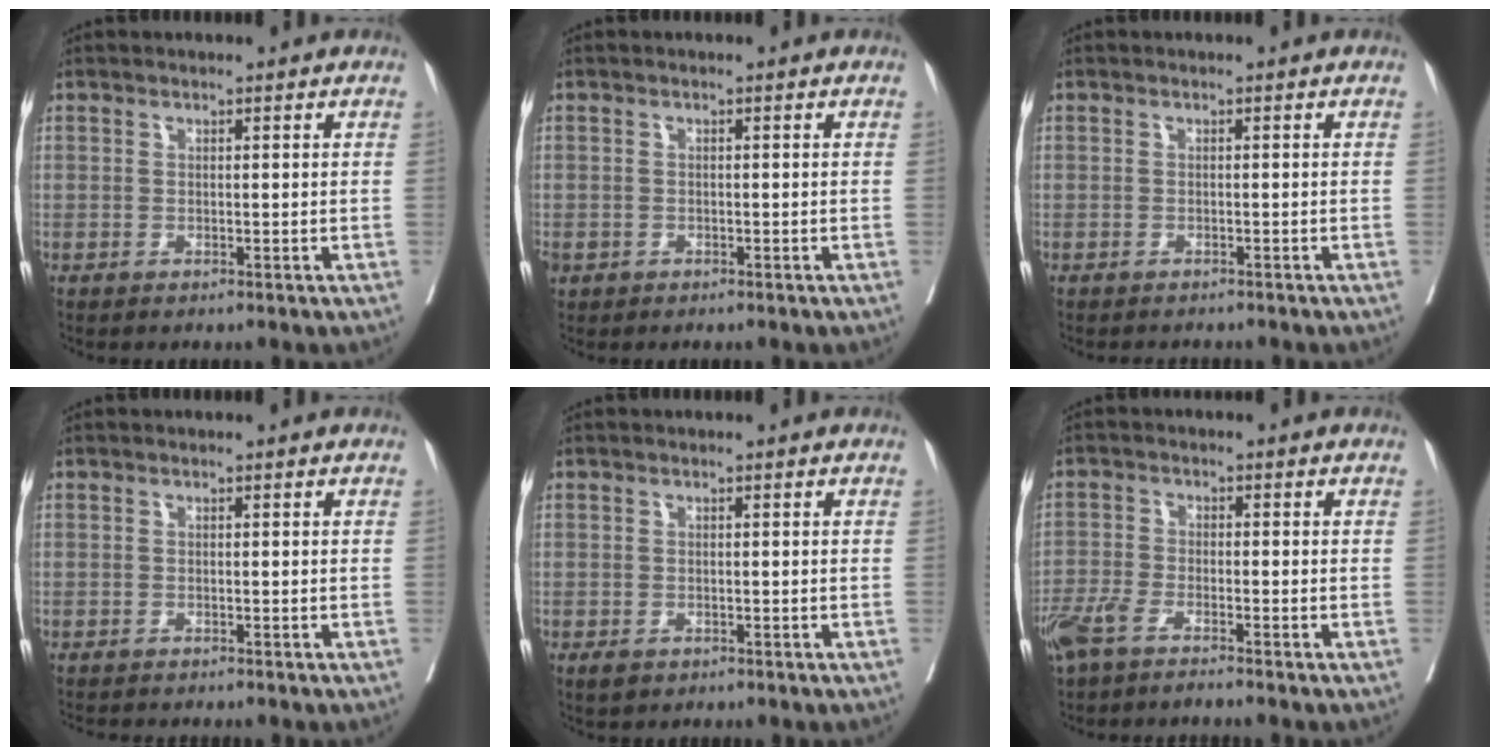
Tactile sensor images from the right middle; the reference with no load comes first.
{"total": 1.2, "force": [-0.6, 1.0, 0.4], "torque": [-0.010, 0.002, -0.009]}
{"total": 2.3, "force": [-2.2, 0.6, 0.5], "torque": [-0.009, -0.005, -0.028]}
{"total": 2.8, "force": [-2.7, 0.4, 0.9], "torque": [-0.015, -0.006, -0.038]}
{"total": 1.5, "force": [-0.9, 1.0, 0.7], "torque": [-0.014, 0.000, -0.008]}
{"total": 5.1, "force": [-4.0, 1.0, 3.0], "torque": [-0.061, -0.006, -0.079]}